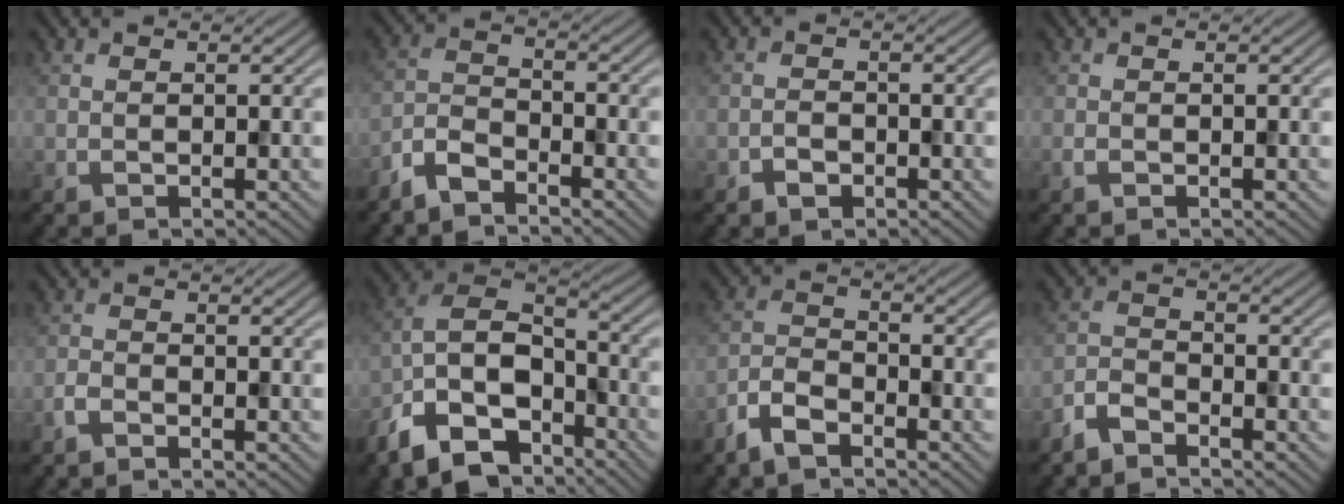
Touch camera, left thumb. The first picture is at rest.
{"total": 4.3, "force": [-3.5, 1.4, 1.9], "torque": [-0.044, -0.001, -0.086]}
{"total": 1.8, "force": [-1.1, 1.1, 0.8], "torque": [-0.014, 0.001, -0.025]}
{"total": 0.6, "force": [-0.4, 0.3, 0.3], "torque": [-0.009, -0.001, -0.006]}
{"total": 1.6, "force": [-1.3, 0.6, 0.7], "torque": [-0.017, 0.000, -0.034]}
{"total": 14.2, "force": [-8.8, 7.7, 8.0], "torque": [-0.179, -0.027, -0.175]}
{"total": 4.8, "force": [-3.7, 1.8, 2.5], "torque": [-0.054, -0.003, -0.088]}
{"total": 3.3, "force": [-3.0, 0.9, 1.2], "torque": [-0.030, -0.003, -0.074]}